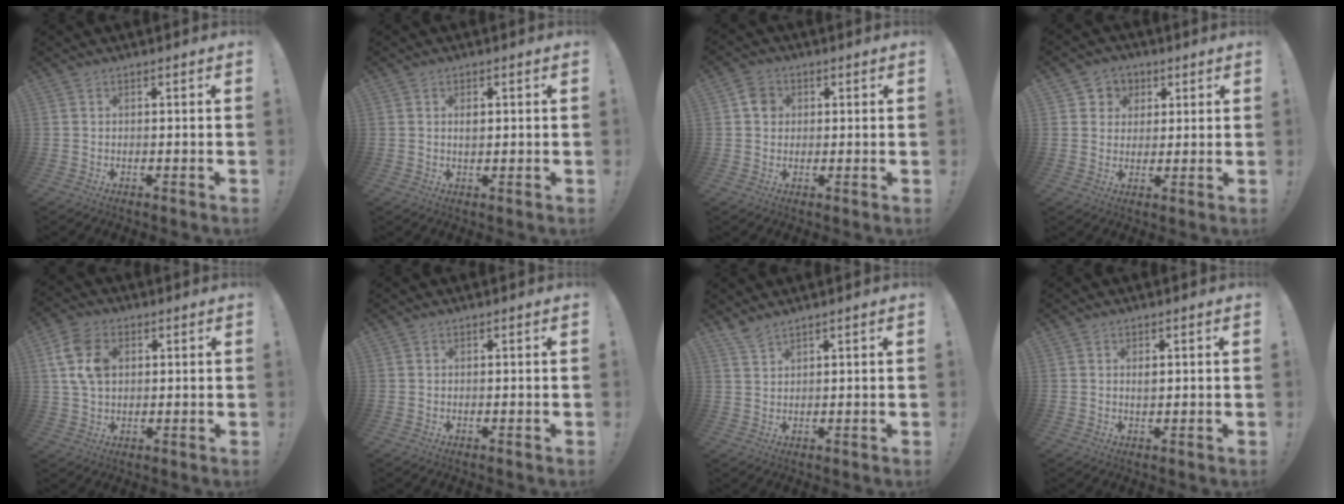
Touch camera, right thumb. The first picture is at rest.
{"total": 2.0, "force": [0.4, 1.3, 1.5], "torque": [-0.018, -0.001, 0.002]}
{"total": 4.8, "force": [1.0, 4.3, 1.9], "torque": [-0.023, 0.007, 0.019]}
{"total": 3.8, "force": [0.7, 3.6, 1.0], "torque": [-0.007, -0.001, 0.012]}
{"total": 11.3, "force": [3.1, 7.6, 7.8], "torque": [-0.147, -0.002, 0.061]}
{"total": 0.0}
{"total": 4.8, "force": [4.2, 0.8, 2.2], "torque": [-0.044, -0.025, 0.078]}
{"total": 1.6, "force": [0.4, 0.9, 1.3], "torque": [-0.021, 0.000, 0.006]}